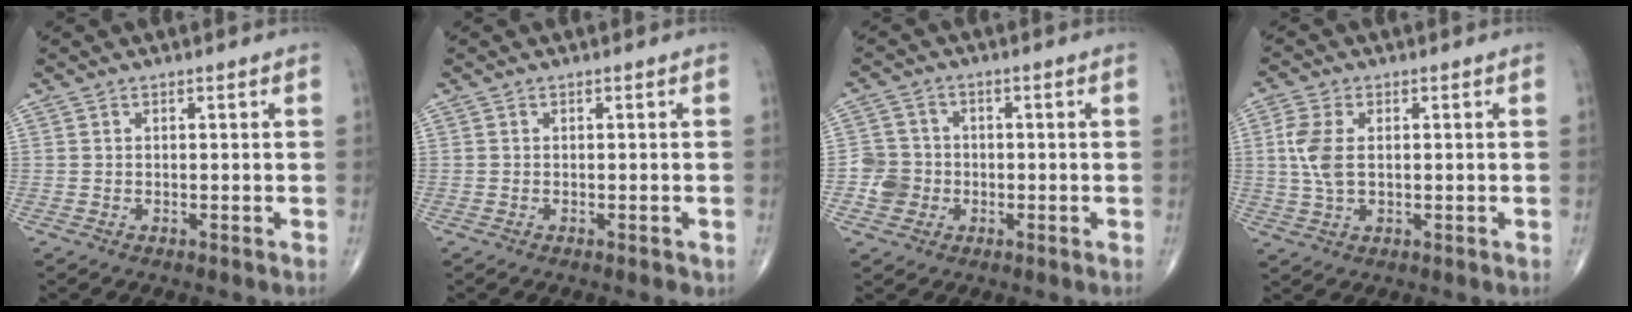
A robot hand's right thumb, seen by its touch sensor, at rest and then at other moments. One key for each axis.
{"total": 1.1, "fx": -0.5, "fy": 0.4, "fz": 0.9, "tx": -0.013, "ty": -0.003, "tz": -0.005}
{"total": 5.4, "fx": -1.4, "fy": 5.0, "fz": 1.1, "tx": 0.005, "ty": 0.013, "tz": -0.030}
{"total": 6.7, "fx": 0.7, "fy": 3.9, "fz": 5.4, "tx": -0.129, "ty": 0.005, "tz": 0.013}